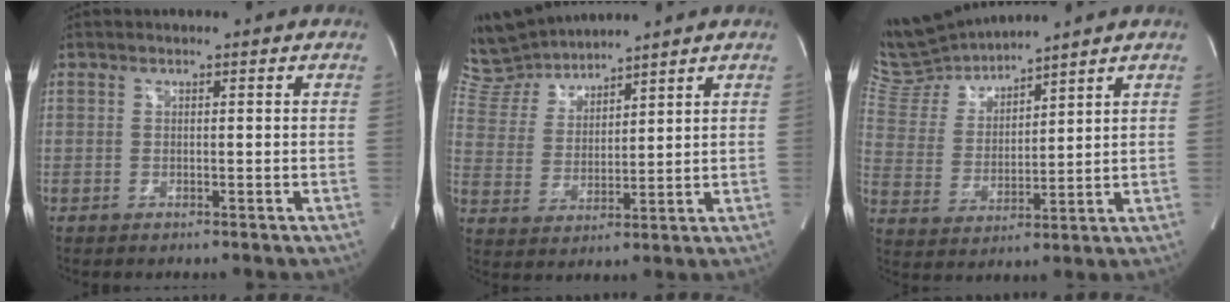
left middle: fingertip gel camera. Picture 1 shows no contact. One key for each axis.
{"total": 7.9, "fx": 7.8, "fy": 1.1, "fz": 0.1, "tx": -0.022, "ty": 0.019, "tz": 0.169}
{"total": 9.7, "fx": 9.6, "fy": 0.1, "fz": 0.8, "tx": -0.043, "ty": 0.014, "tz": 0.210}